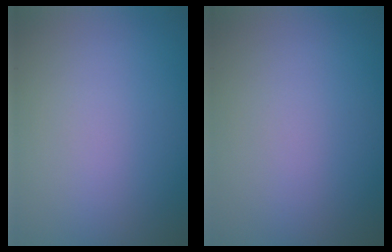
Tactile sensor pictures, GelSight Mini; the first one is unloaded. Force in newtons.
{"total": 0.0}